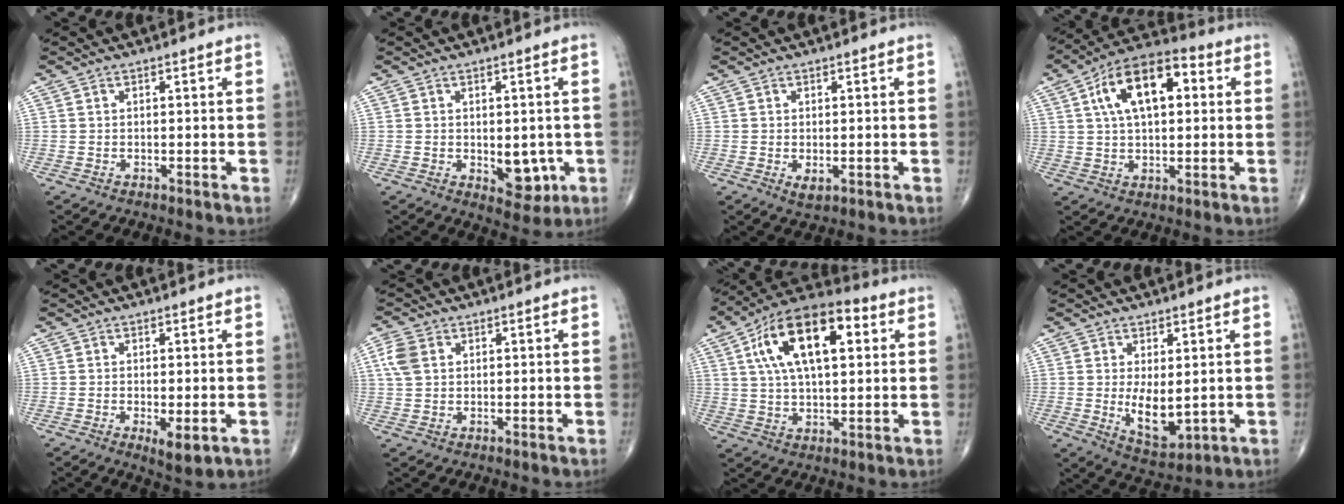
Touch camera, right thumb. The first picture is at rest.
{"total": 6.4, "force": [-1.0, 3.8, 5.0], "torque": [-0.031, -0.007, -0.003]}
{"total": 2.1, "force": [-0.4, 1.2, 1.7], "torque": [-0.023, -0.003, -0.001]}
{"total": 15.4, "force": [4.1, 7.9, 12.5], "torque": [-0.200, 0.021, 0.060]}
{"total": 4.3, "force": [-1.3, 1.4, 3.9], "torque": [-0.062, -0.014, -0.016]}
{"total": 4.8, "force": [1.4, 3.4, 3.0], "torque": [-0.068, 0.006, 0.026]}
{"total": 19.0, "force": [5.7, 9.1, 15.7], "torque": [-0.255, 0.015, 0.087]}
{"total": 7.6, "force": [0.1, 3.7, 6.7], "torque": [-0.090, -0.021, 0.019]}